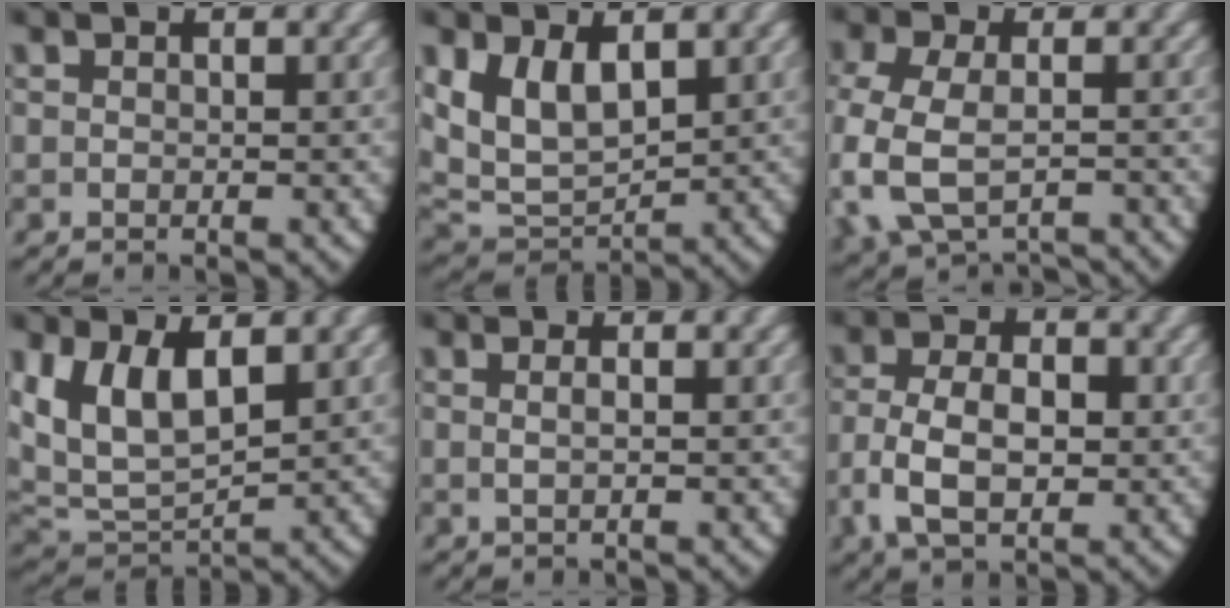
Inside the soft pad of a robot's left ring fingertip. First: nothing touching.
{"total": 9.7, "force": [0.9, 8.0, 5.5], "torque": [-0.138, -0.029, 0.026]}
{"total": 6.1, "force": [-2.6, 4.2, 3.7], "torque": [-0.123, -0.028, -0.027]}
{"total": 10.9, "force": [1.8, 8.5, 6.6], "torque": [-0.168, -0.027, 0.041]}
{"total": 1.0, "force": [0.1, -0.3, 1.0], "torque": [-0.024, -0.003, 0.006]}
{"total": 6.3, "force": [-0.7, 4.3, 4.6], "torque": [-0.105, -0.020, -0.002]}